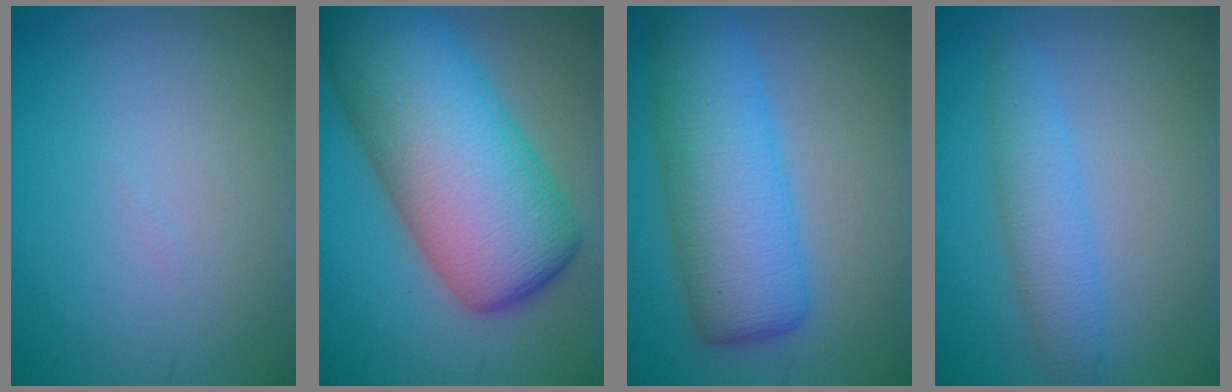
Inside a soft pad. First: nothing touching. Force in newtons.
{"total": 14.4, "press": 14.4, "slide": 0.2}
{"total": 6.7, "press": 6.7, "slide": 0.1}
{"total": 3.0, "press": 3.0, "slide": 0.1}